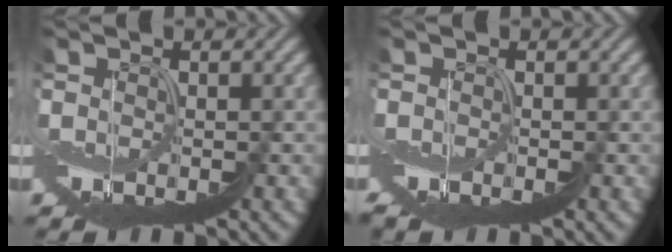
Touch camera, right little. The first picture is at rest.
{"total": 2.1, "force": [-1.6, 0.9, 0.9], "torque": [-0.014, -0.010, -0.025]}